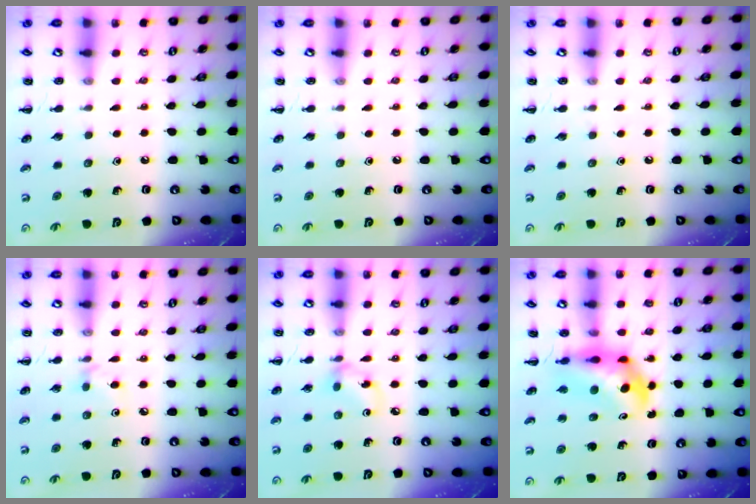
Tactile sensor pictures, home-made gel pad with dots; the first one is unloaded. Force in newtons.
{"total": 0.0}
{"total": 0.0}
{"total": 4.8, "press": 4.6, "slide": 1.4}
{"total": 4.3, "press": 4.1, "slide": 1.1}
{"total": 5.7, "press": 5.5, "slide": 1.4}